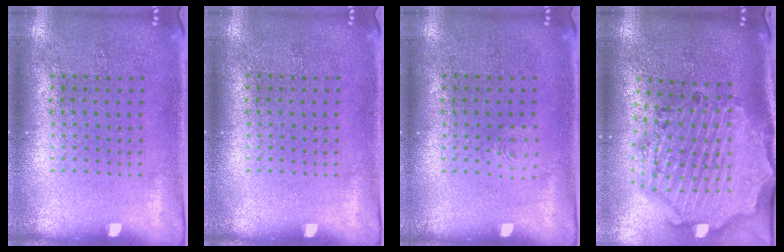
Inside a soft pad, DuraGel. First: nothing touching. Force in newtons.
{"total": 0.0}
{"total": 0.6, "press": 0.6, "slide": 0.1}
{"total": 2.7, "press": 2.5, "slide": 1.1}